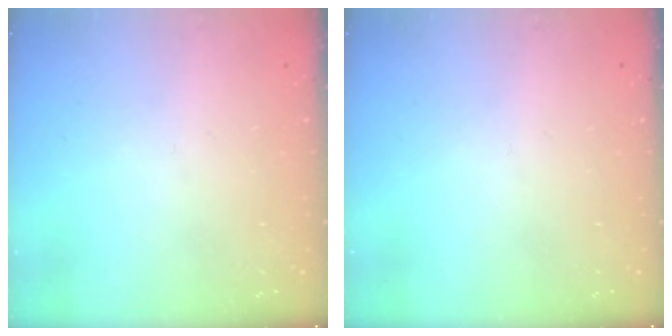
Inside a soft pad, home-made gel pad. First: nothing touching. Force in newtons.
{"total": 0.0}